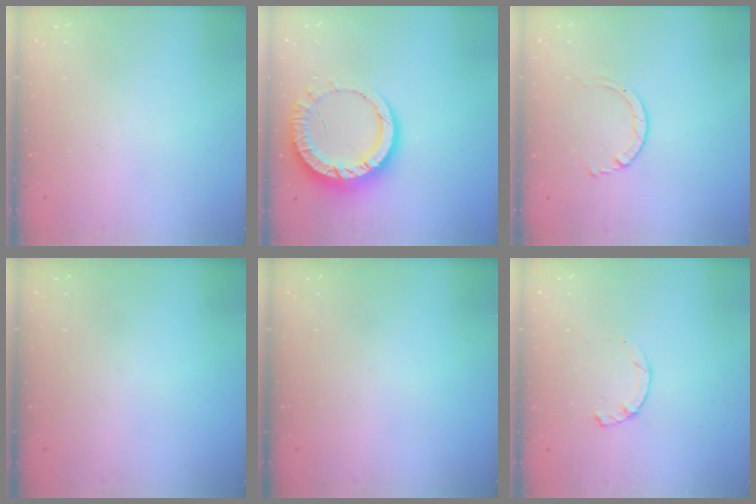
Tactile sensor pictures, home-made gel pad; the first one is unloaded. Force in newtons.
{"total": 12.7, "press": 12.6, "slide": 1.4}
{"total": 2.9, "press": 2.9, "slide": 0.2}
{"total": 0.0}
{"total": 0.0}
{"total": 2.3, "press": 2.3, "slide": 0.4}